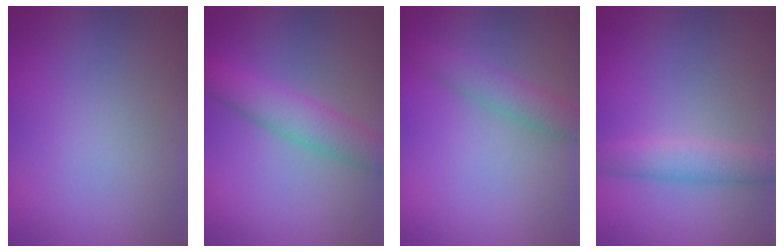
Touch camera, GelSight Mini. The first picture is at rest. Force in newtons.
{"total": 4.4, "press": 4.4, "slide": 0.1}
{"total": 2.8, "press": 2.8, "slide": 0.1}
{"total": 2.9, "press": 2.9, "slide": 0.2}